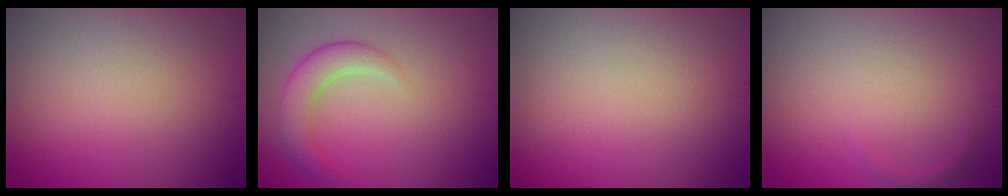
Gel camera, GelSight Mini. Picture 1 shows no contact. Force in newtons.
{"total": 3.3, "press": 3.3, "slide": 0.2}
{"total": 0.0}
{"total": 0.6, "press": 0.6, "slide": 0.0}